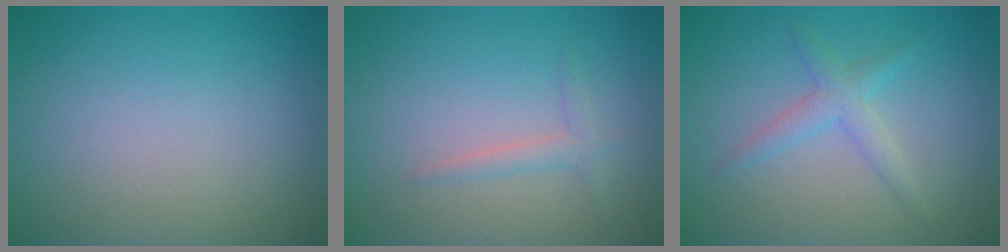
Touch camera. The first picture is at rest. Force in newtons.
{"total": 1.4, "press": 1.4, "slide": 0.1}
{"total": 2.1, "press": 2.1, "slide": 0.0}